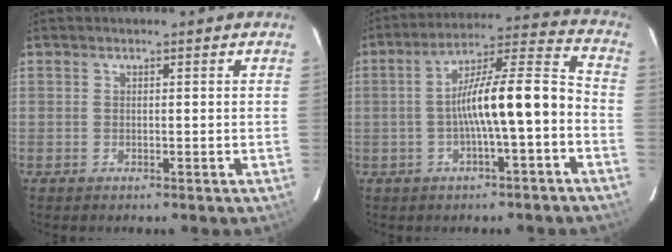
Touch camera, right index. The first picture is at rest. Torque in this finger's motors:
{"motor_torque": [1.15, -0.62, 0.95, 0.21]}